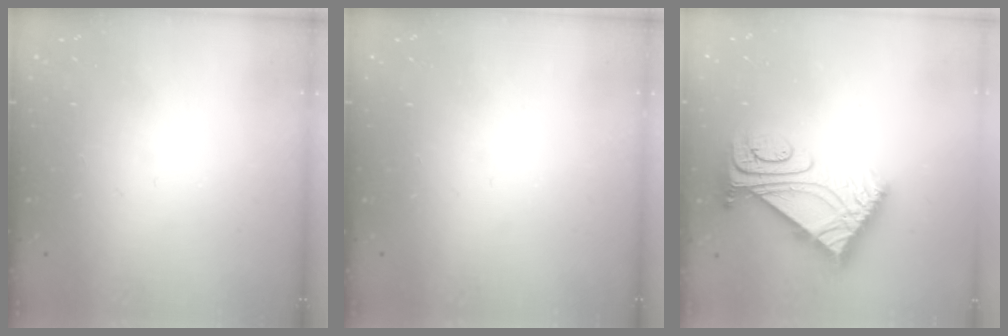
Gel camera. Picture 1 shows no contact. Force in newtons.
{"total": 0.0}
{"total": 9.6, "press": 9.6, "slide": 0.9}